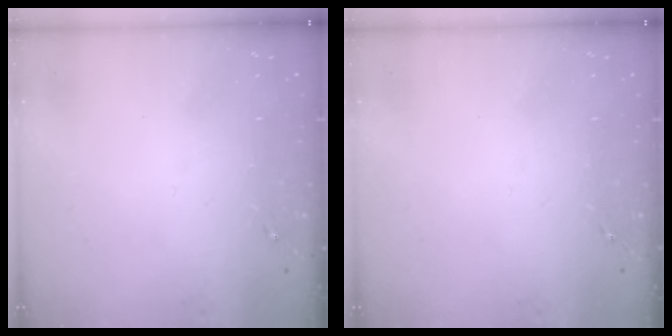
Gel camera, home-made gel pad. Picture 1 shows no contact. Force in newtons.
{"total": 0.0}